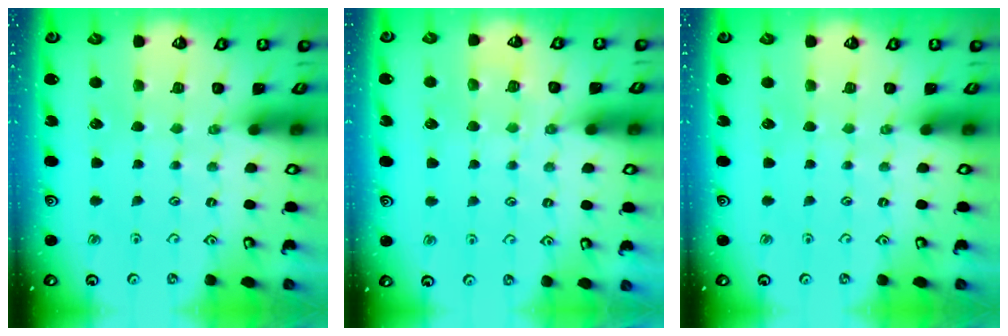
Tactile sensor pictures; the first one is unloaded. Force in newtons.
{"total": 6.3, "press": 6.3, "slide": 0.4}
{"total": 0.0}